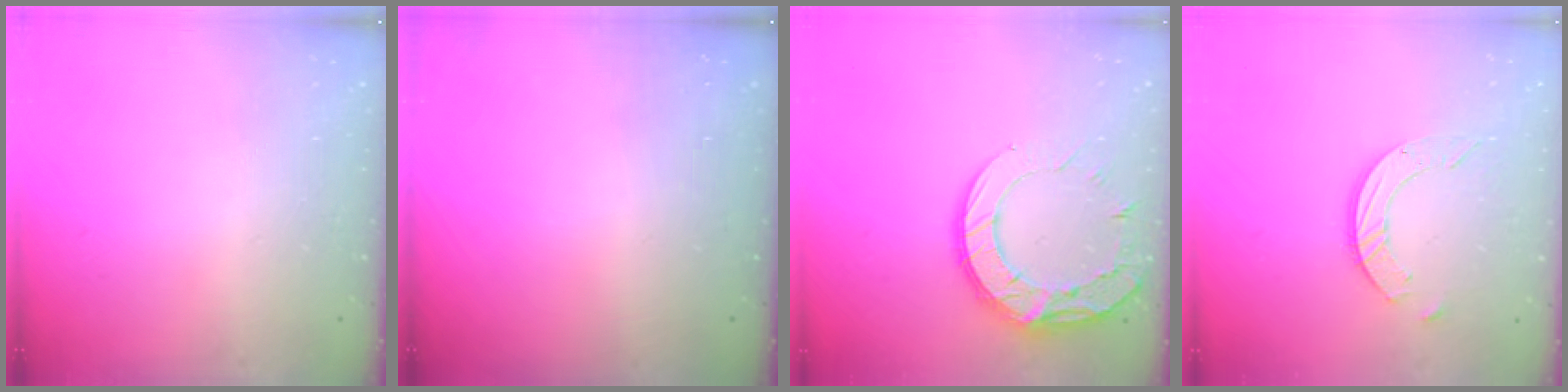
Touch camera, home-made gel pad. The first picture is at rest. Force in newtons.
{"total": 0.0}
{"total": 15.1, "press": 15.0, "slide": 1.3}
{"total": 7.9, "press": 7.8, "slide": 0.7}